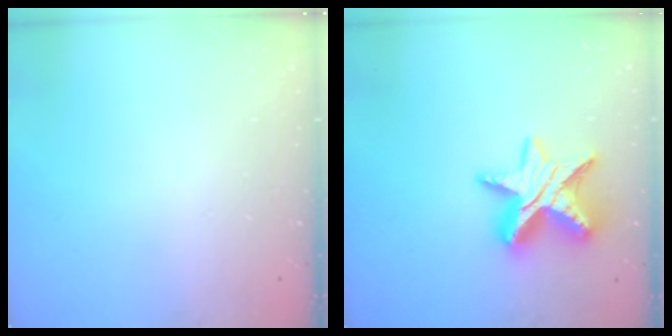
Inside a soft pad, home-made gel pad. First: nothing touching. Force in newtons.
{"total": 14.7, "press": 14.6, "slide": 0.9}